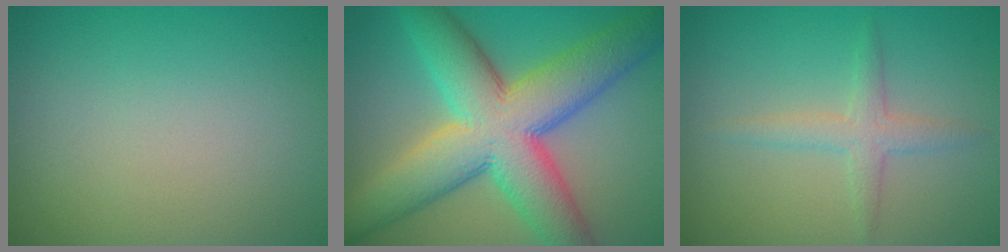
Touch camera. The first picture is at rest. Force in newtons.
{"total": 12.5, "press": 12.5, "slide": 0.4}
{"total": 2.2, "press": 2.2, "slide": 0.1}